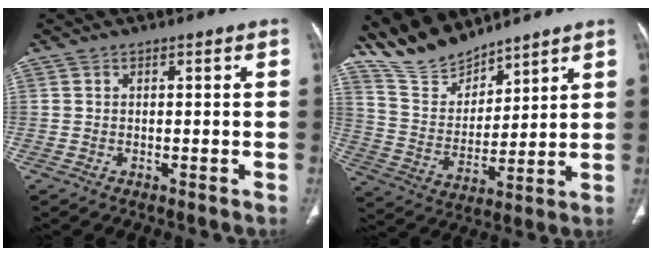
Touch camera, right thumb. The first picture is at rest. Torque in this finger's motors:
{"motor_torque": [1.14, 2.47, 0.33, 0.34, 0.30]}